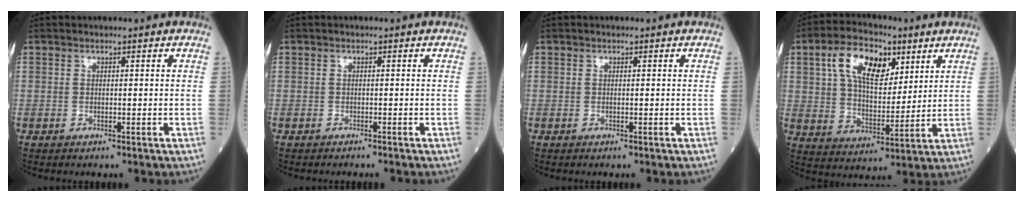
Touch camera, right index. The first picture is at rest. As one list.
[{"total": 1.1, "force": [-1.1, -0.1, 0.3], "torque": [-0.003, -0.001, -0.015]}, {"total": 0.0}, {"total": 12.5, "force": [5.5, 6.2, 9.3], "torque": [-0.178, 0.023, 0.101]}]